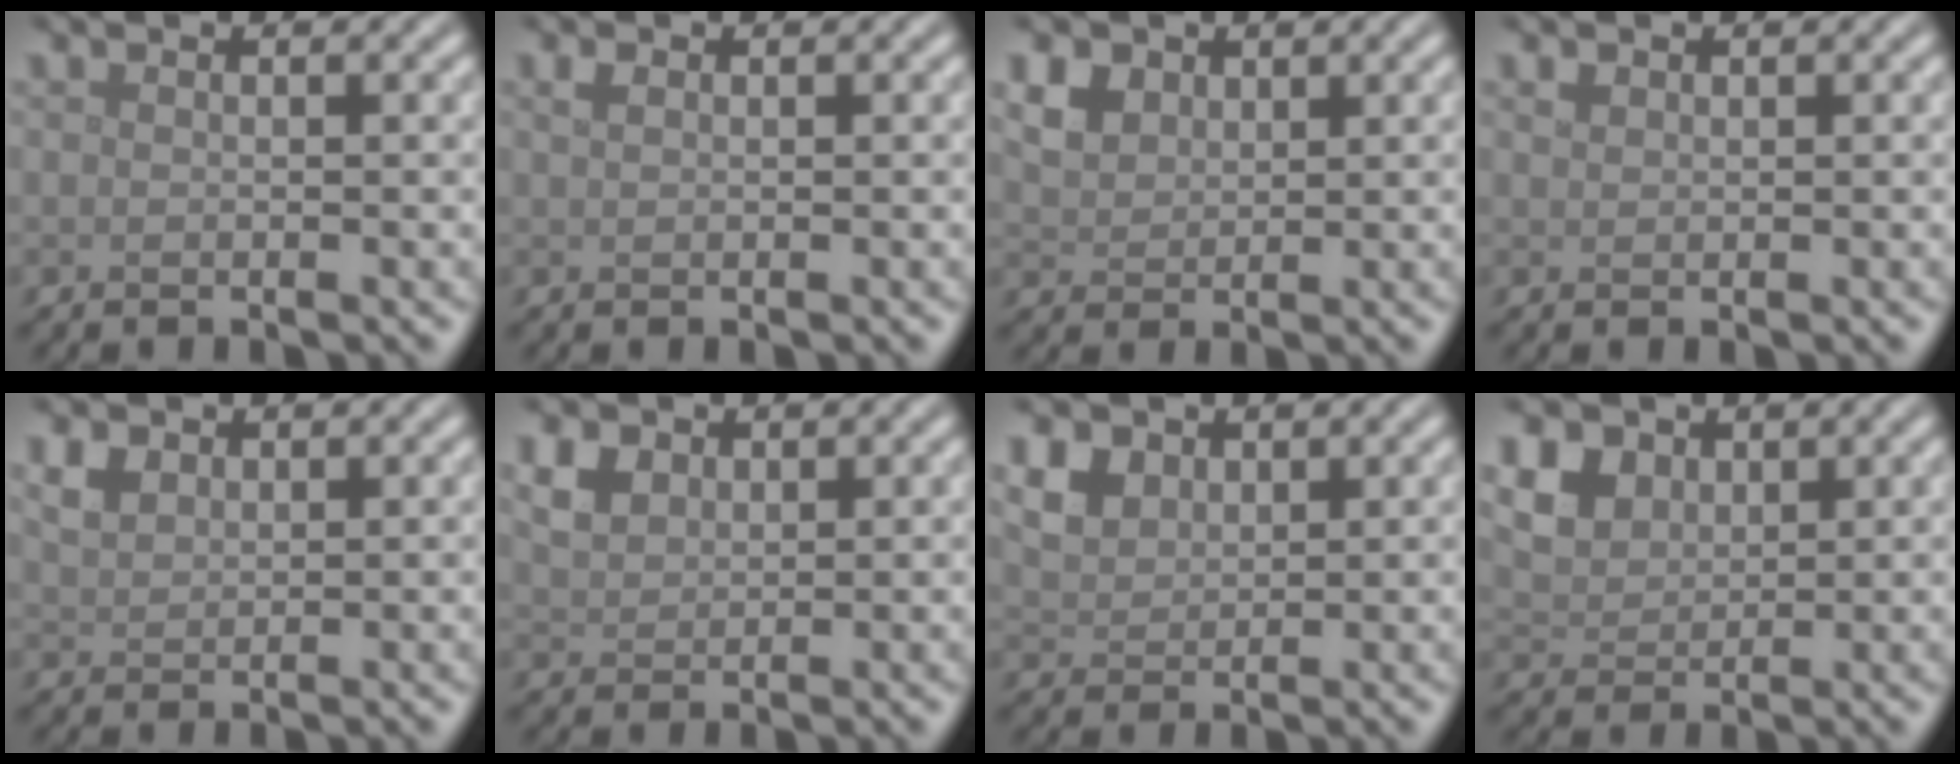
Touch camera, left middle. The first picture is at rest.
{"total": 0.7, "force": [0.4, 0.4, 0.5], "torque": [-0.010, 0.000, 0.009]}
{"total": 4.1, "force": [2.3, 2.8, 1.9], "torque": [-0.058, 0.007, 0.047]}
{"total": 0.6, "force": [0.4, 0.4, 0.2], "torque": [-0.004, -0.001, 0.010]}
{"total": 2.0, "force": [1.2, 1.3, 0.9], "torque": [-0.024, 0.003, 0.026]}
{"total": 2.7, "force": [1.4, 1.9, 1.3], "torque": [-0.035, 0.002, 0.027]}
{"total": 4.5, "force": [2.6, 3.0, 2.0], "torque": [-0.064, 0.004, 0.056]}
{"total": 6.0, "force": [3.2, 4.2, 2.8], "torque": [-0.101, 0.012, 0.063]}